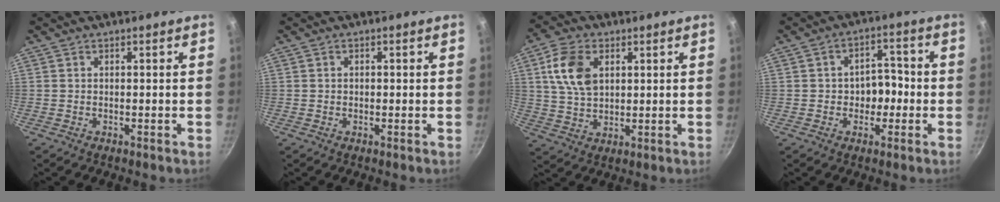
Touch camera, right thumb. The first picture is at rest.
{"total": 0.7, "force": [0.0, 0.6, 0.4], "torque": [-0.003, 0.004, 0.000]}
{"total": 10.2, "force": [3.1, 6.7, 7.0], "torque": [-0.121, -0.003, 0.060]}
{"total": 6.5, "force": [-1.1, 5.0, 4.1], "torque": [-0.008, 0.020, -0.019]}